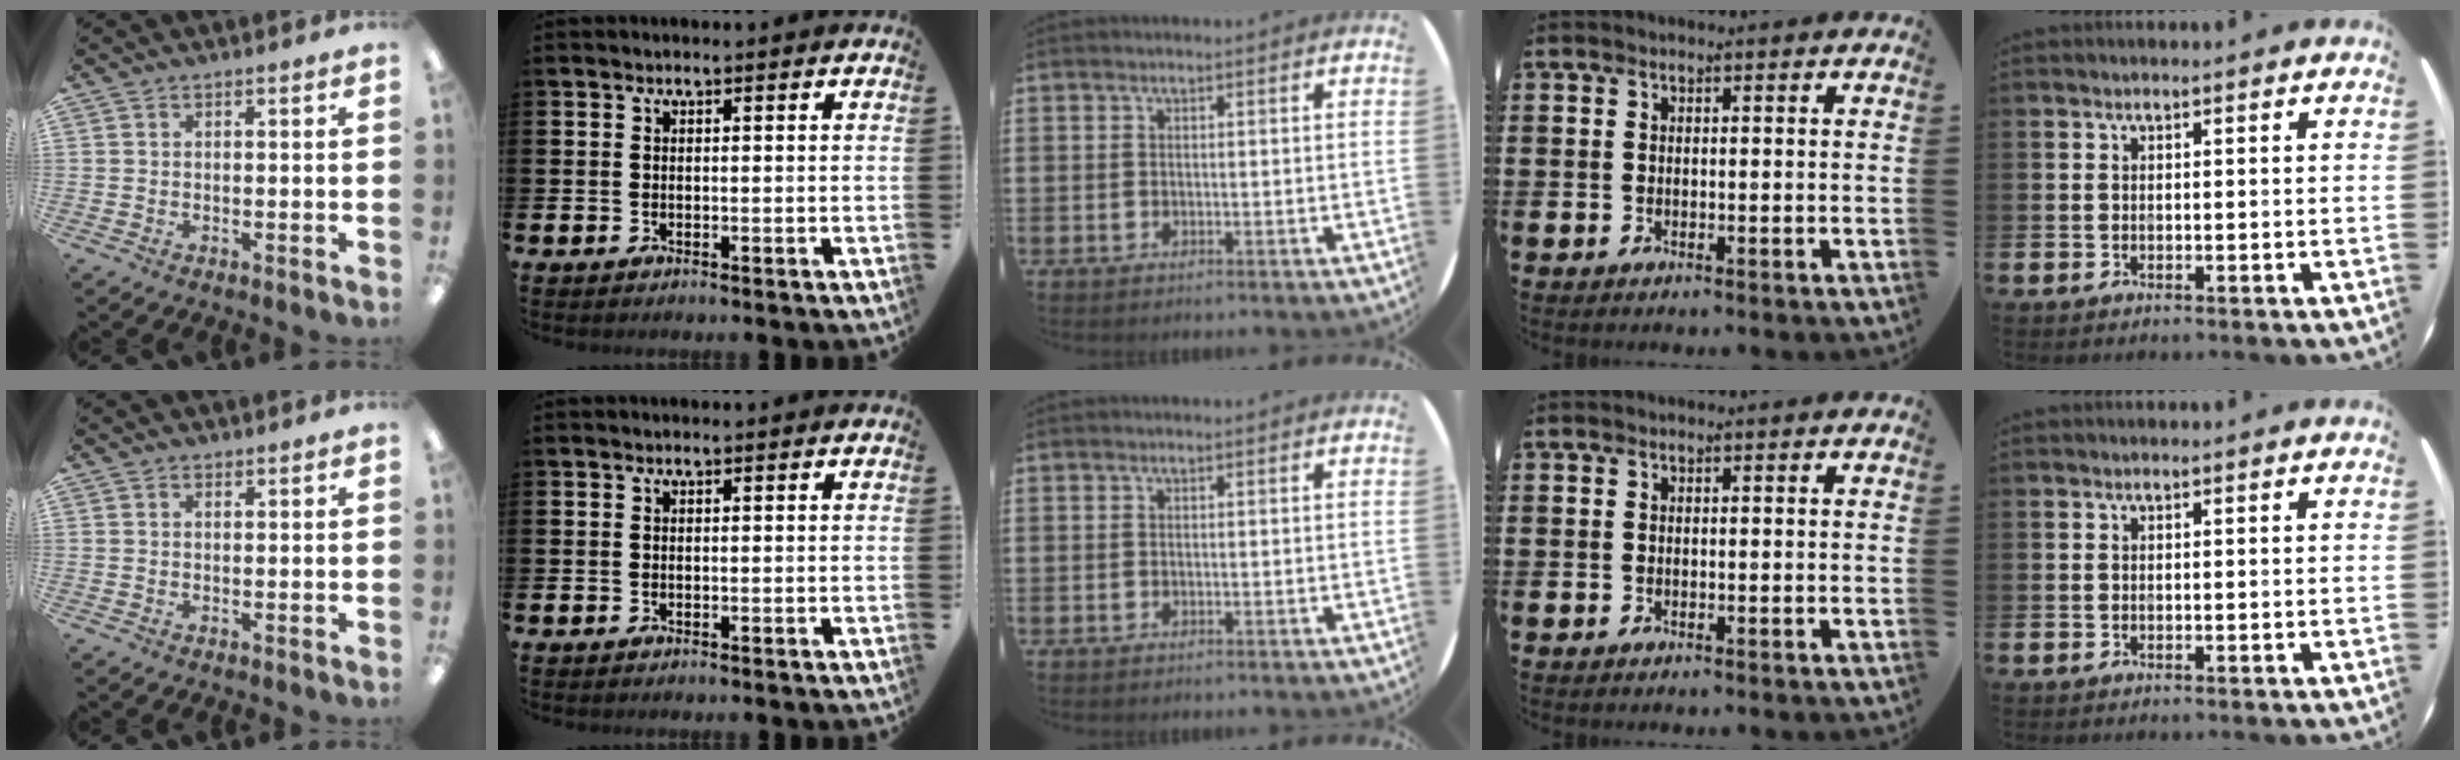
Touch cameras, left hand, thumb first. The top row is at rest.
{"thumb": {"total": 0.7, "force": [0.5, 0.3, 0.4], "torque": [0.001, -0.004, 0.008]}}